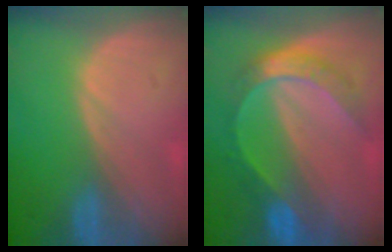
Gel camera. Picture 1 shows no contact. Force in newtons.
{"total": 7.0, "press": 7.0, "slide": 0.6}